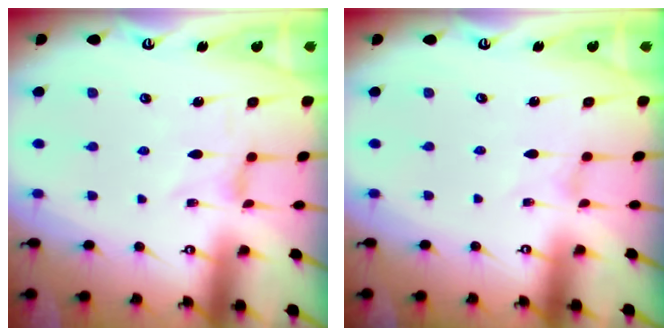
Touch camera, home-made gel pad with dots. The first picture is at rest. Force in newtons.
{"total": 0.0}